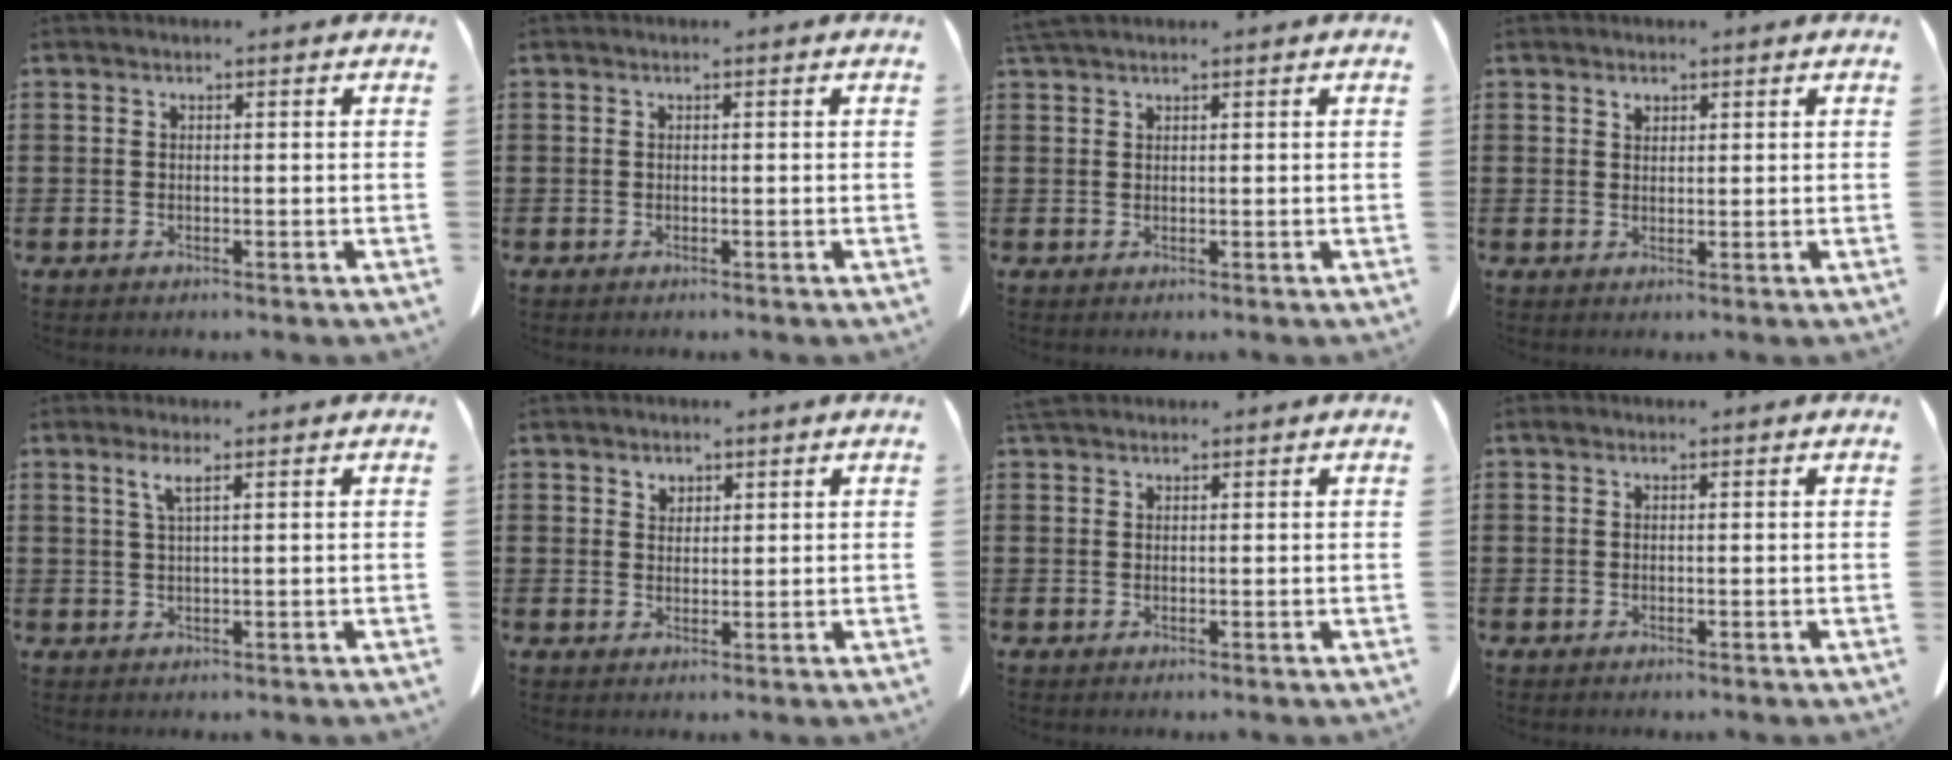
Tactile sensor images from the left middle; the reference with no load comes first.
{"total": 0.0}
{"total": 2.0, "force": [1.7, 0.4, 1.0], "torque": [-0.024, 0.001, 0.033]}
{"total": 1.3, "force": [1.0, 0.7, 0.4], "torque": [-0.003, -0.003, 0.019]}
{"total": 2.4, "force": [1.1, 0.2, 2.1], "torque": [-0.046, 0.000, 0.019]}
{"total": 1.9, "force": [1.5, 1.1, 0.3], "torque": [-0.001, 0.000, 0.028]}
{"total": 2.1, "force": [1.7, 0.9, 0.8], "torque": [-0.023, 0.005, 0.034]}
{"total": 0.7, "force": [0.2, 0.6, 0.2], "torque": [-0.006, 0.004, 0.004]}